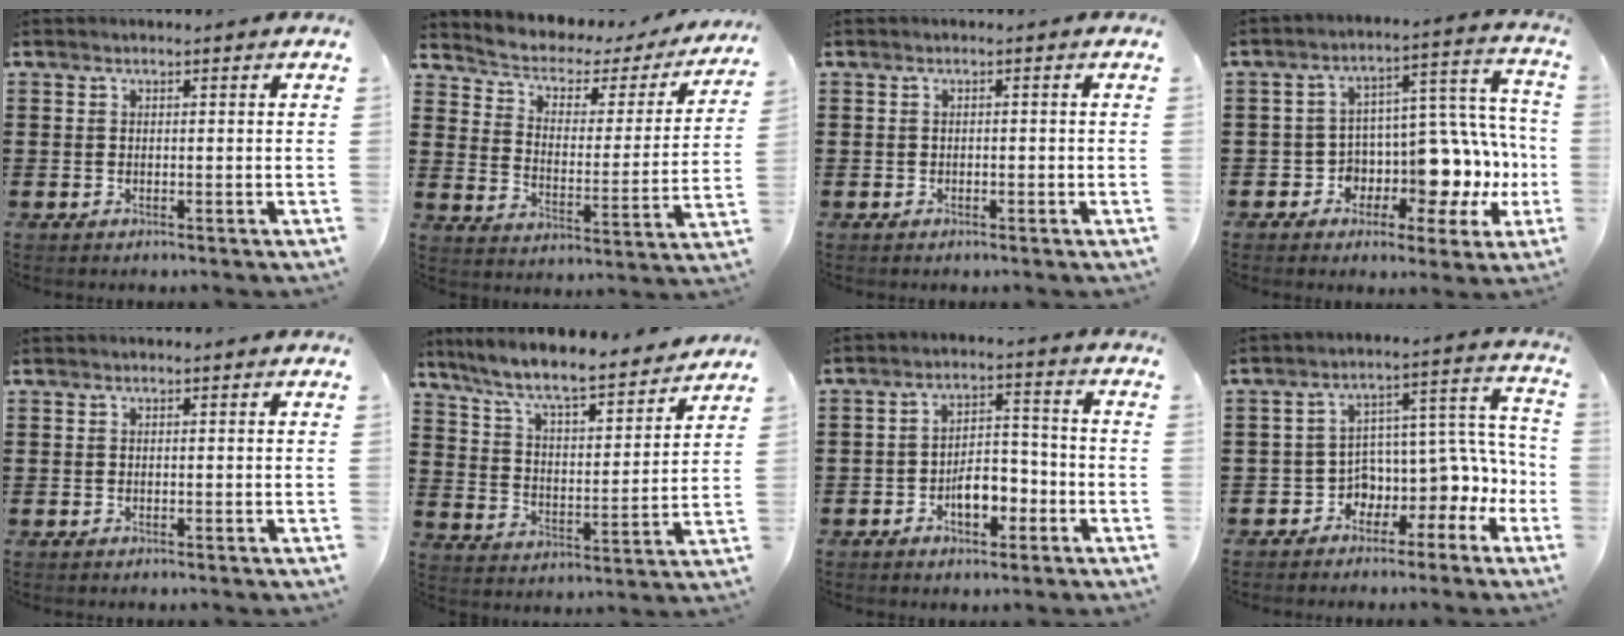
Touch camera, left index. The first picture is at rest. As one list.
[{"total": 3.1, "force": [2.1, 2.1, 1.0], "torque": [-0.040, -0.018, 0.025]}, {"total": 0.6, "force": [-0.5, 0.3, 0.2], "torque": [-0.008, -0.002, -0.010]}, {"total": 8.8, "force": [-1.3, 6.8, 5.5], "torque": [-0.089, -0.026, -0.016]}, {"total": 0.0}, {"total": 7.7, "force": [6.9, 0.4, 3.3], "torque": [-0.093, -0.048, 0.114]}, {"total": 5.6, "force": [-2.6, 2.9, 4.1], "torque": [-0.062, 0.008, -0.051]}, {"total": 5.1, "force": [-0.5, 4.0, 3.2], "torque": [-0.085, -0.032, -0.011]}]